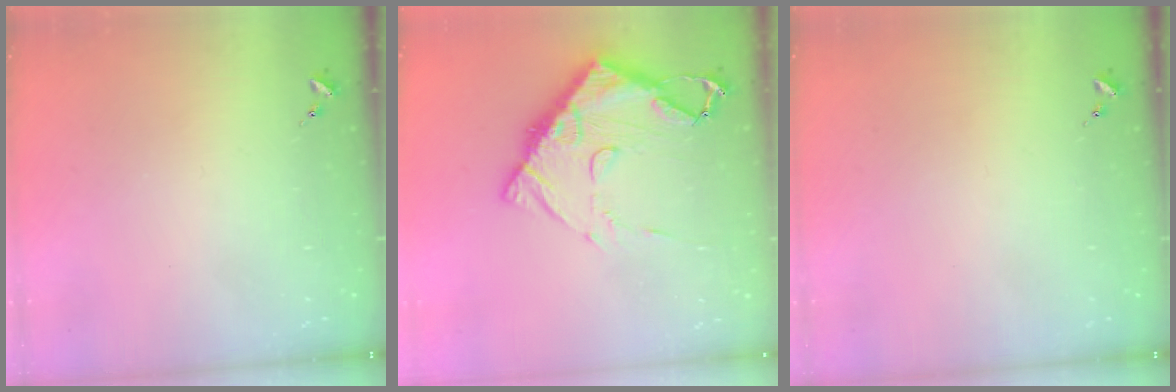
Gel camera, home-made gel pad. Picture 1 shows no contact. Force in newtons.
{"total": 14.3, "press": 14.2, "slide": 1.3}
{"total": 0.0}